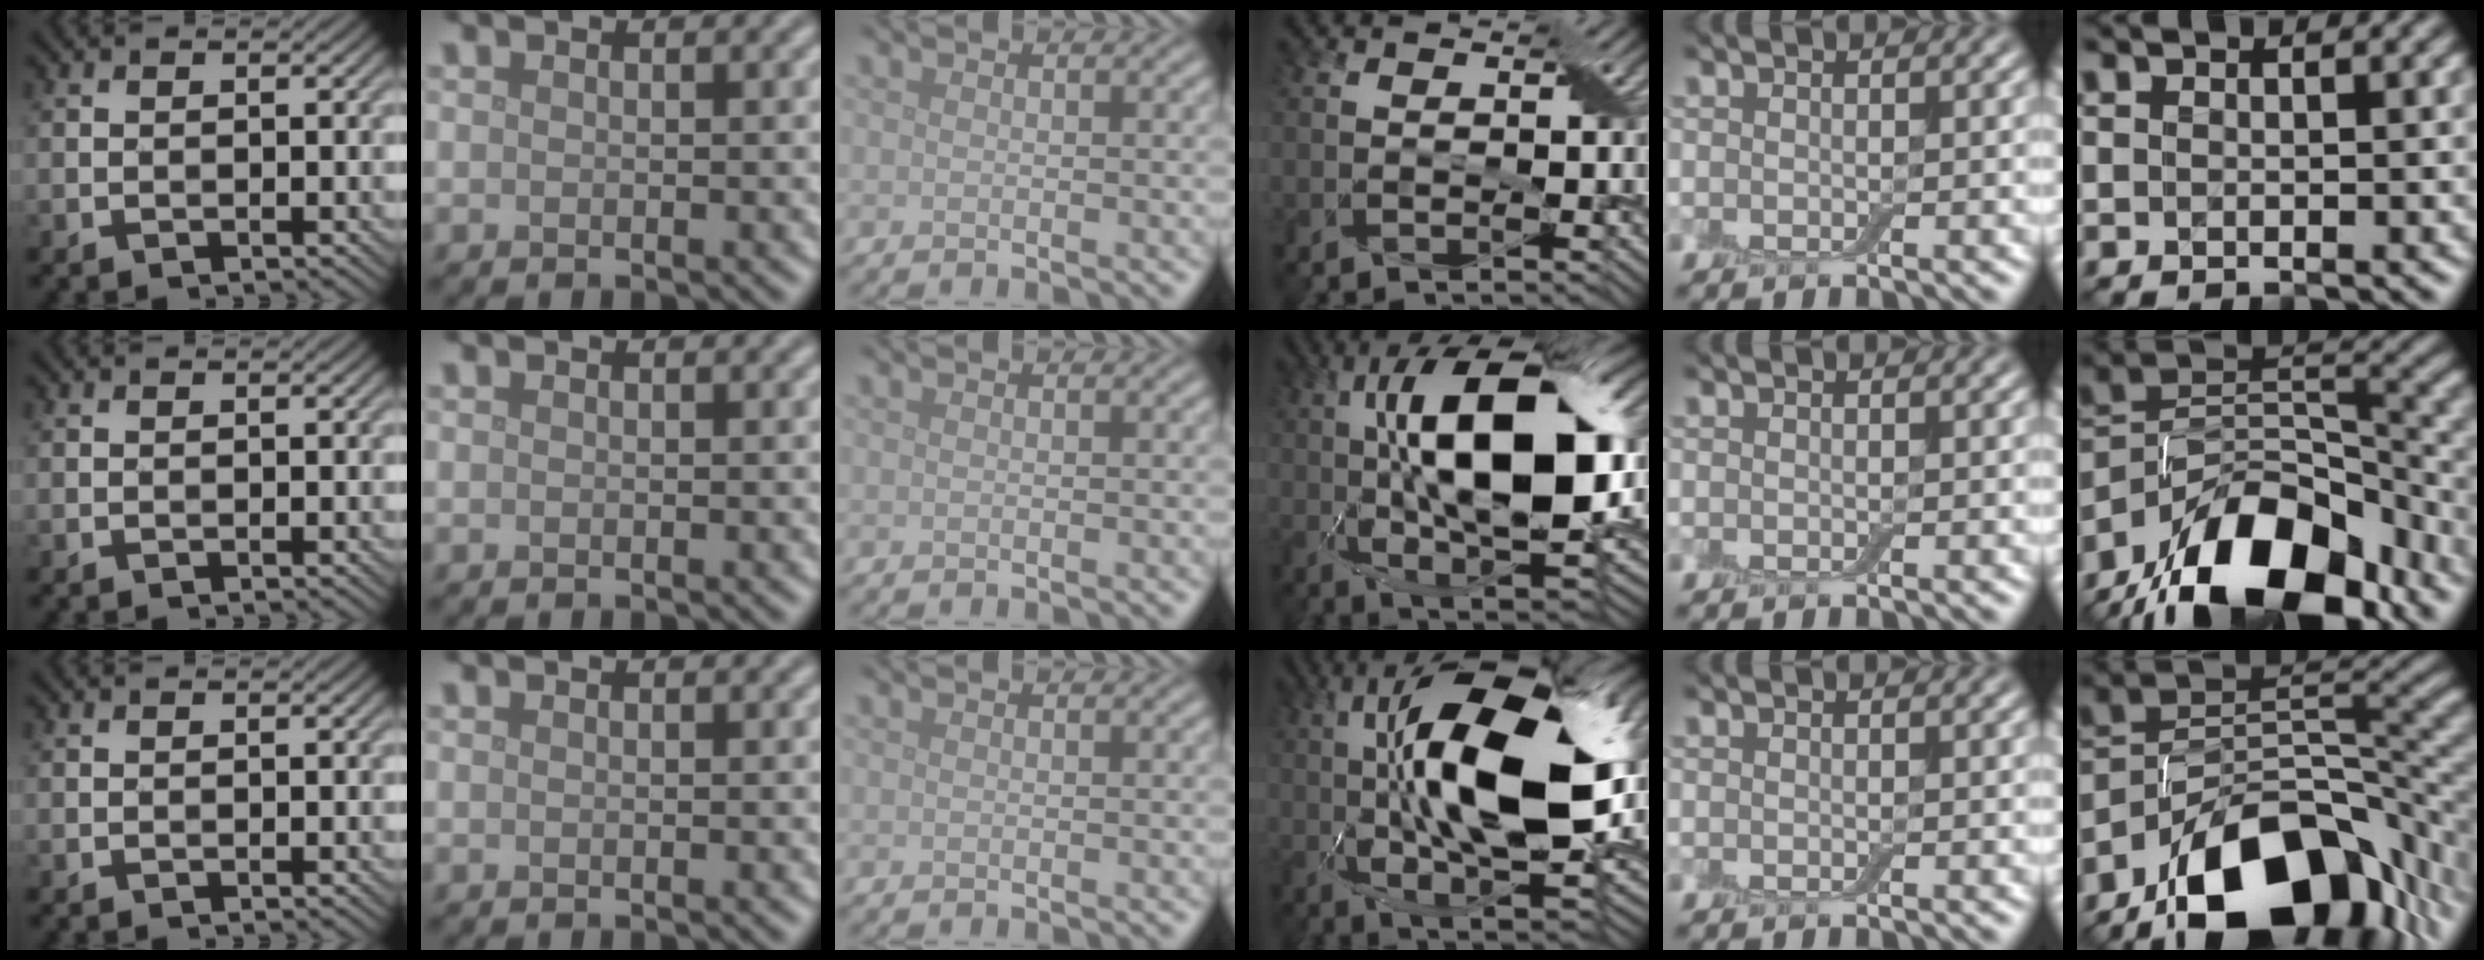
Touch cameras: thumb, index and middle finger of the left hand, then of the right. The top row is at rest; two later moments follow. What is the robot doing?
{"motion": "close", "object": "airpods case & airpods"}